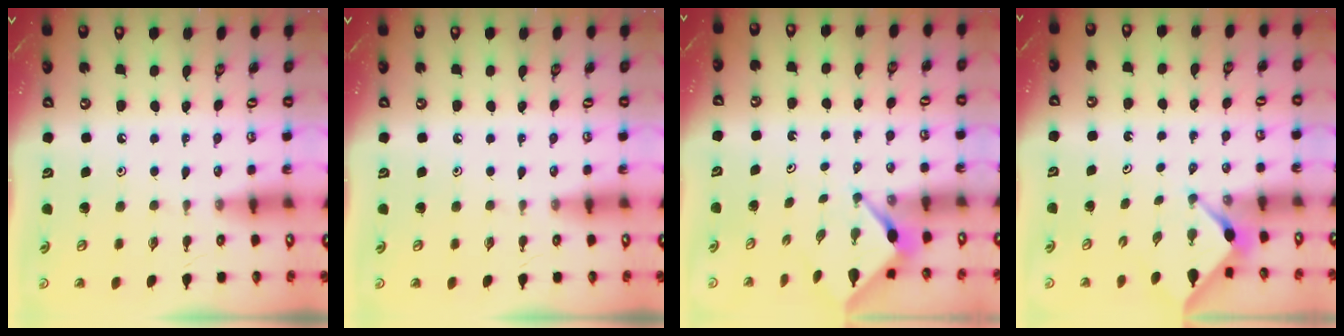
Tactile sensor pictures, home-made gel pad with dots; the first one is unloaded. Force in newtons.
{"total": 0.0}
{"total": 2.7, "press": 2.7, "slide": 0.1}
{"total": 3.1, "press": 3.1, "slide": 0.4}